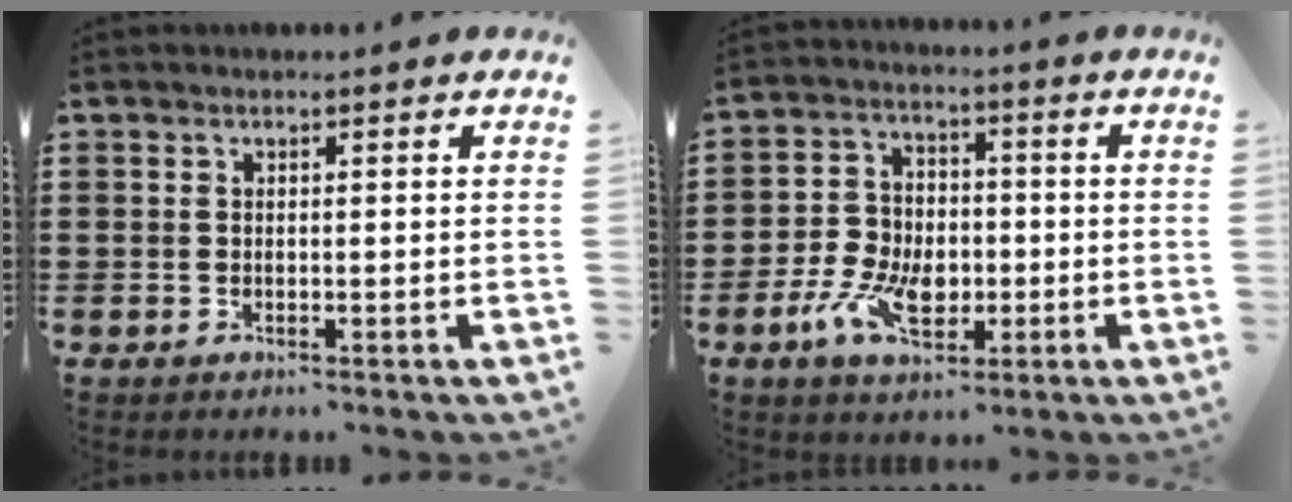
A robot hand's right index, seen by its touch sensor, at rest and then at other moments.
{"total": 8.4, "force": [-2.6, 5.6, 5.7], "torque": [-0.135, 0.008, -0.053]}